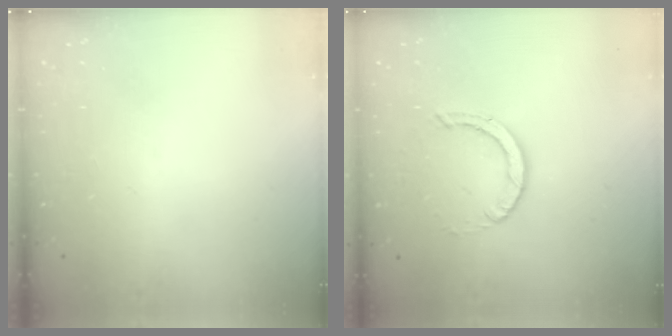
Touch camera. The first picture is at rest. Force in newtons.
{"total": 2.9, "press": 2.9, "slide": 0.2}